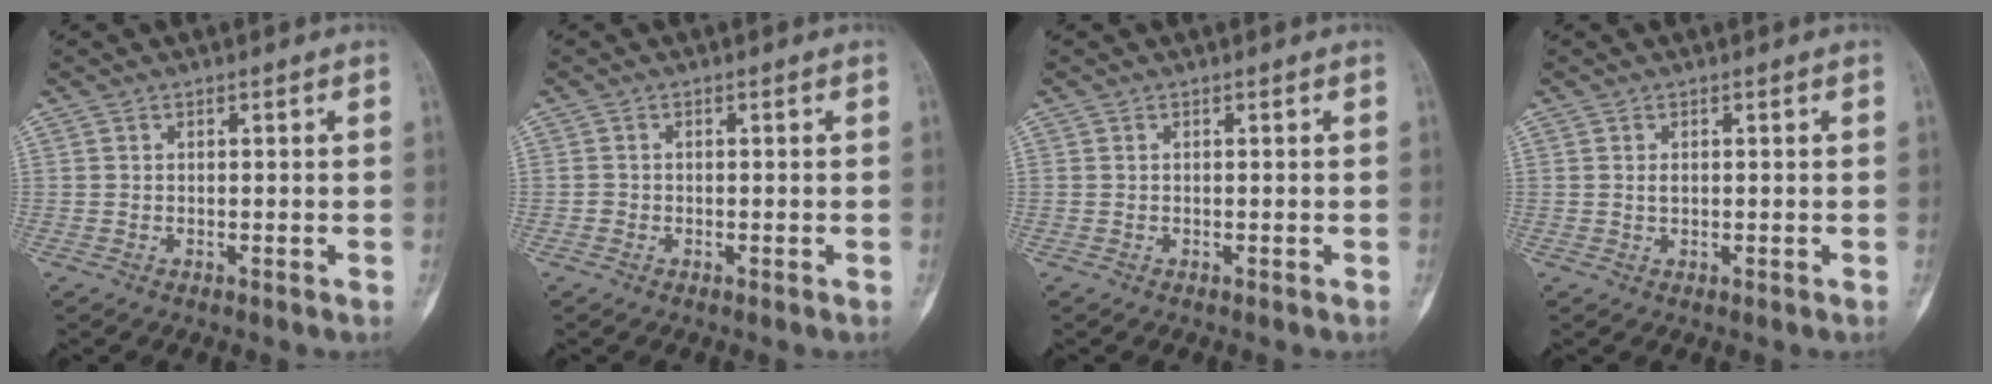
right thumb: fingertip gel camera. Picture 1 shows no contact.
{"total": 0.7, "force": [-0.3, 0.7, 0.1], "torque": [0.000, 0.004, -0.005]}
{"total": 0.0}
{"total": 0.7, "force": [0.1, 0.4, 0.6], "torque": [-0.009, -0.004, 0.005]}